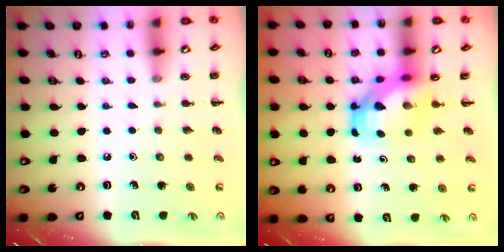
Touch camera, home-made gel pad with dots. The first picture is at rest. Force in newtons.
{"total": 5.5, "press": 5.3, "slide": 1.6}